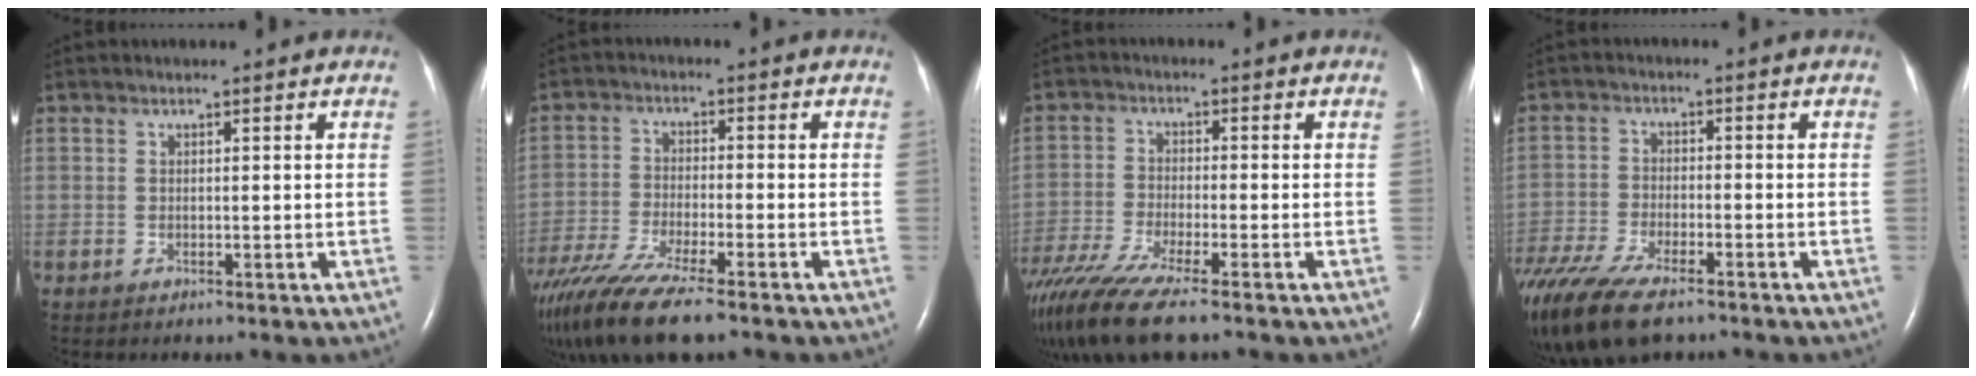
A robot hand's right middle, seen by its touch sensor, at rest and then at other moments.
{"total": 13.5, "force": [-10.5, 1.5, 8.5], "torque": [-0.166, -0.038, -0.181]}
{"total": 11.5, "force": [-8.9, 0.8, 7.2], "torque": [-0.135, -0.030, -0.156]}
{"total": 14.1, "force": [-10.6, 4.2, 8.4], "torque": [-0.180, -0.031, -0.182]}